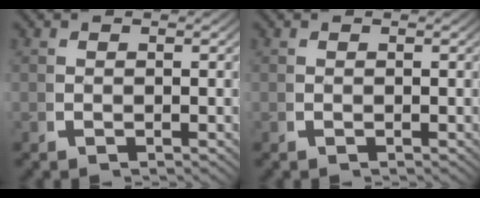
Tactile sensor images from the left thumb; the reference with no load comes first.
{"total": 0.0}